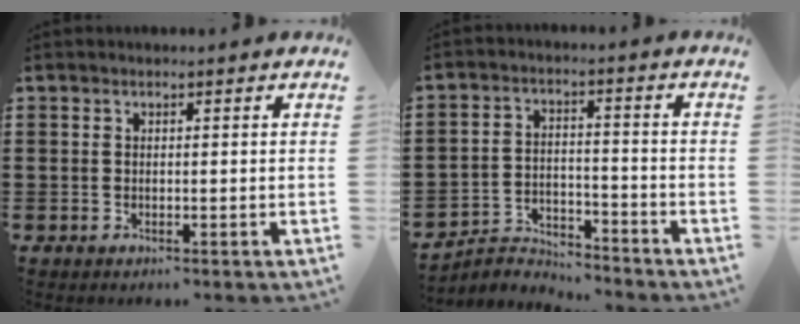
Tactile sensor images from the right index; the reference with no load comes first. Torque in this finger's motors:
{"motor_torque": [-0.70, 0.44, -0.59, -0.21]}